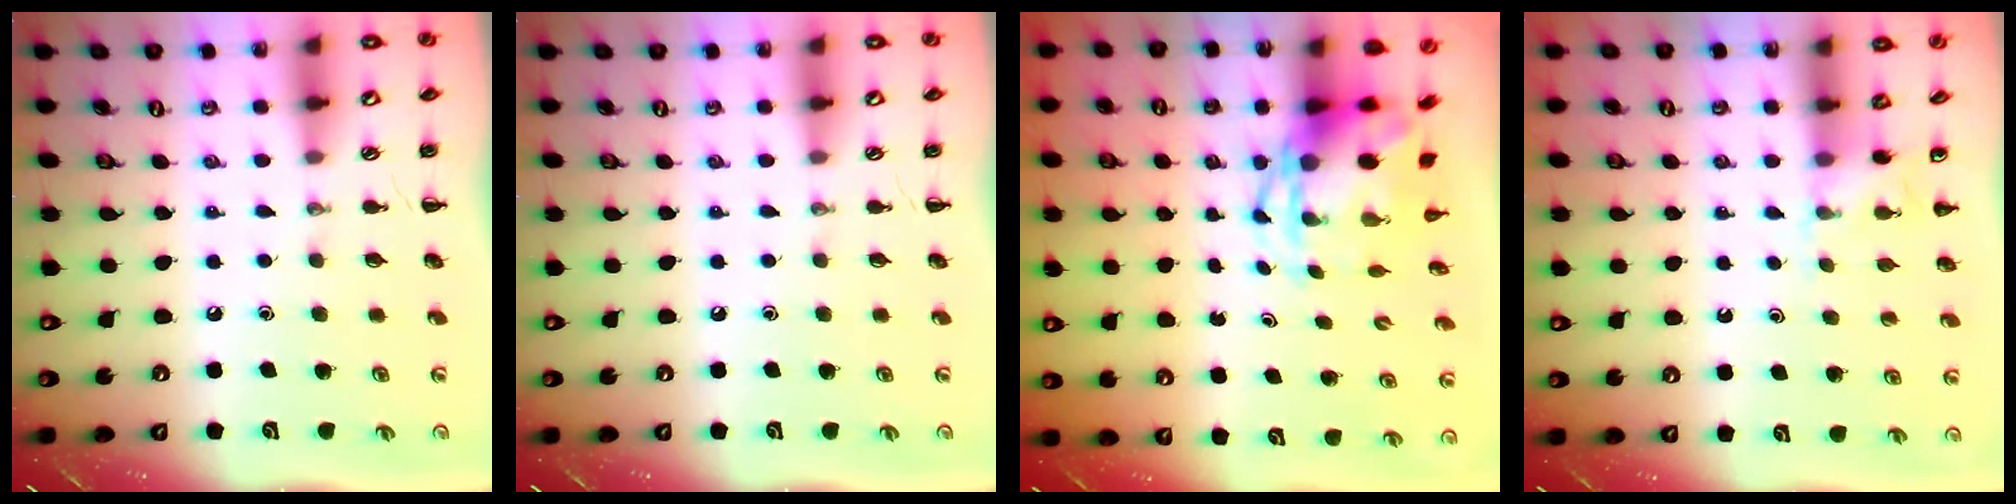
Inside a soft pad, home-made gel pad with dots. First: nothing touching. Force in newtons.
{"total": 0.0}
{"total": 4.4, "press": 4.2, "slide": 1.1}
{"total": 4.7, "press": 4.5, "slide": 1.4}